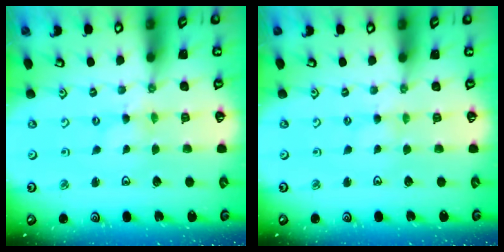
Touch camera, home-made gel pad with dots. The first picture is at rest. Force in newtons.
{"total": 0.9, "press": 0.8, "slide": 0.2}